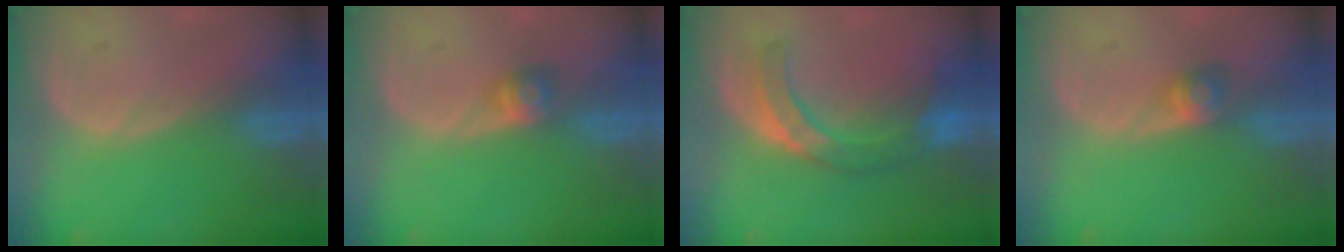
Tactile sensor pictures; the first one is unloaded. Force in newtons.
{"total": 2.8, "press": 2.6, "slide": 1.2}
{"total": 7.5, "press": 7.1, "slide": 2.3}
{"total": 2.8, "press": 2.5, "slide": 1.1}